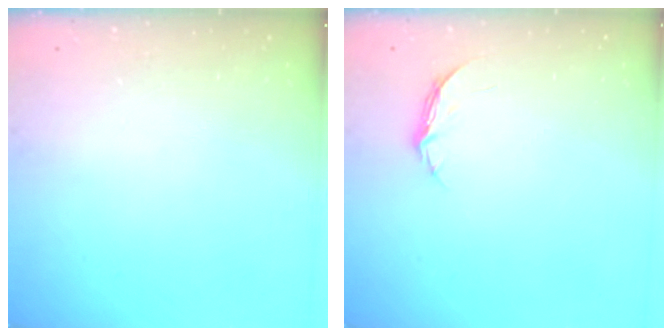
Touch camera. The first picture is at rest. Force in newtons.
{"total": 4.5, "press": 4.5, "slide": 0.5}